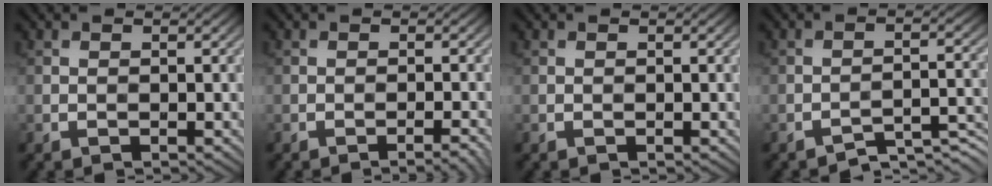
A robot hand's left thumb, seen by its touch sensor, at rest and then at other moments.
{"total": 2.1, "force": [-1.3, 0.3, 1.6], "torque": [-0.019, 0.006, -0.024]}
{"total": 0.0}
{"total": 4.1, "force": [-3.5, 0.7, 1.9], "torque": [-0.027, 0.006, -0.054]}